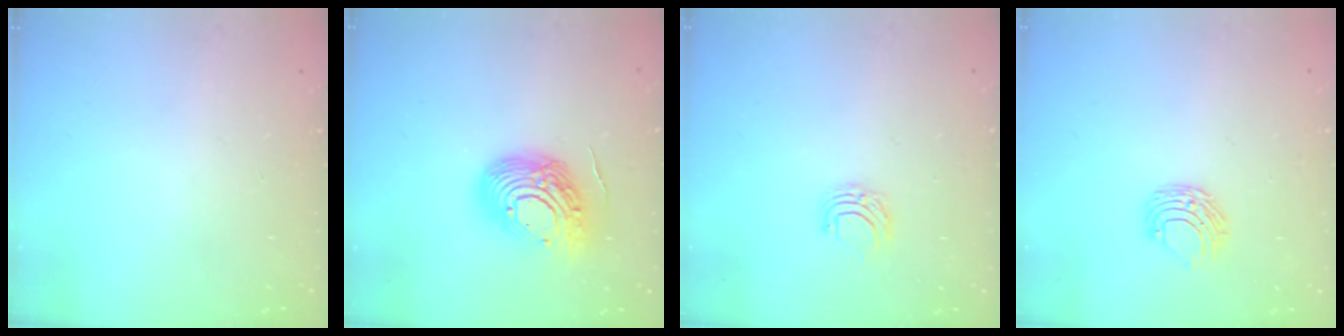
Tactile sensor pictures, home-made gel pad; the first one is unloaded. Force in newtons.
{"total": 15.0, "press": 14.9, "slide": 1.5}
{"total": 5.2, "press": 5.2, "slide": 0.4}
{"total": 7.1, "press": 7.0, "slide": 0.7}